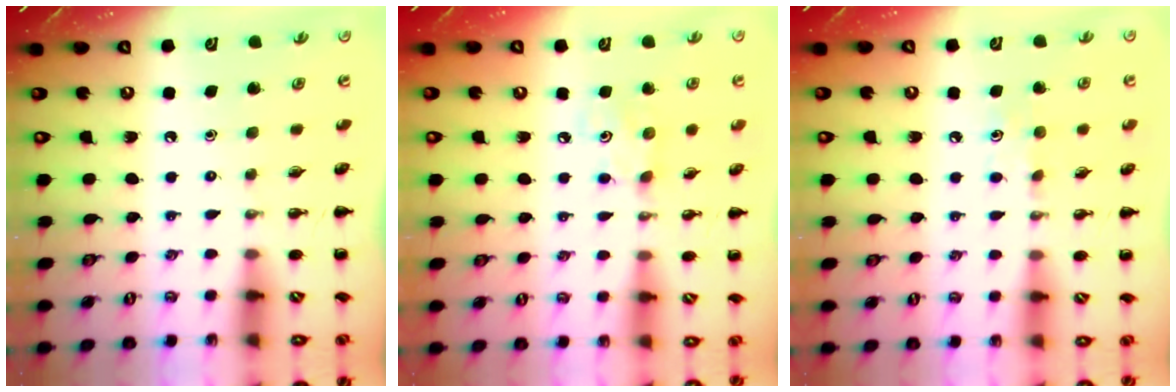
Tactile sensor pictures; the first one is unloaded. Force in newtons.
{"total": 3.1, "press": 3.0, "slide": 0.6}
{"total": 4.7, "press": 4.4, "slide": 1.4}